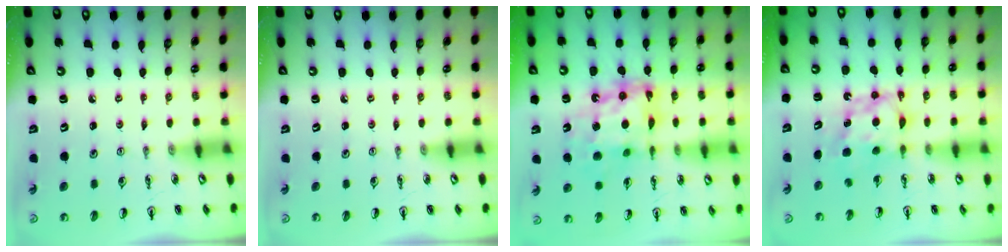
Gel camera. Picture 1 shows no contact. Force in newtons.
{"total": 0.0}
{"total": 14.0, "press": 13.9, "slide": 1.6}
{"total": 6.2, "press": 6.1, "slide": 0.5}